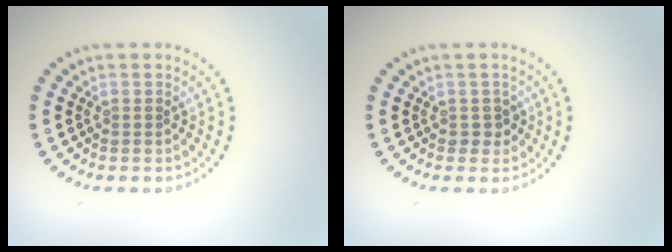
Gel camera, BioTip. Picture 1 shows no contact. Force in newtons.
{"total": 1.1, "press": 0.9, "slide": 0.6}